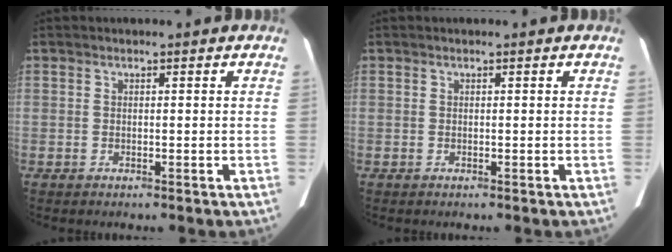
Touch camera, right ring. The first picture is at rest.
{"total": 0.0}